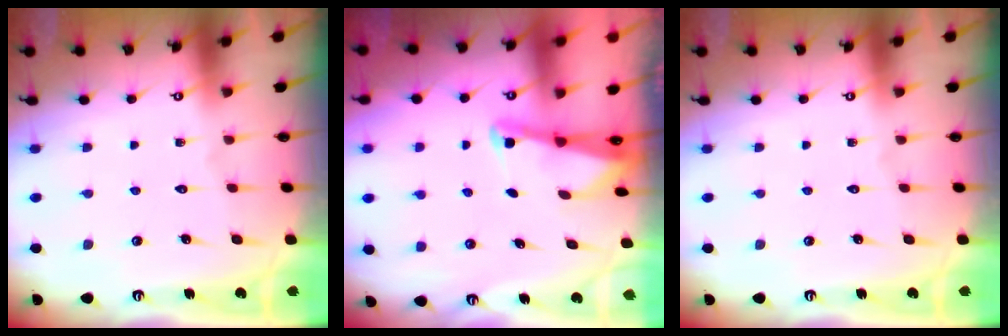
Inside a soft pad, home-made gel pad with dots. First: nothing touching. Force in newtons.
{"total": 2.1, "press": 2.1, "slide": 0.3}
{"total": 0.0}